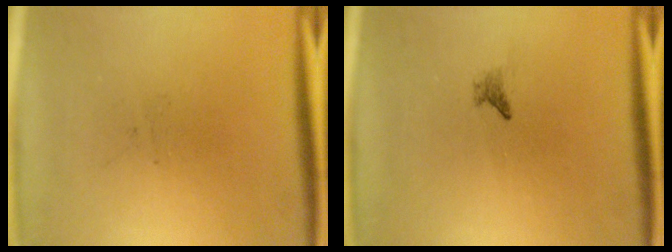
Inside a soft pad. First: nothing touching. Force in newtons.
{"total": 0.8}